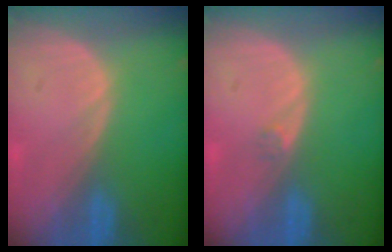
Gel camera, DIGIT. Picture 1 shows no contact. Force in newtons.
{"total": 0.8, "press": 0.7, "slide": 0.4}